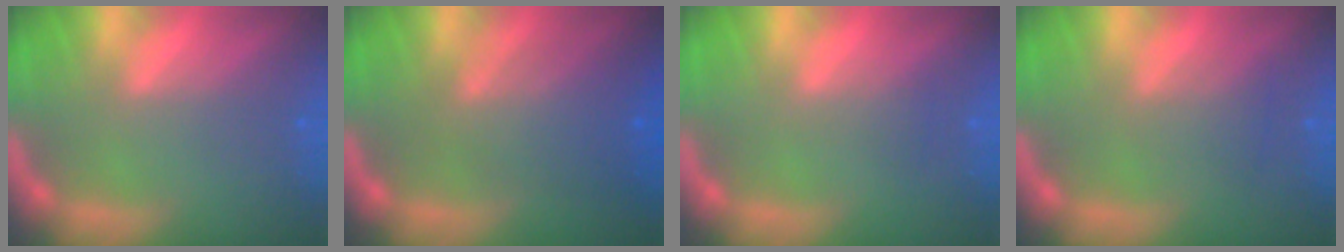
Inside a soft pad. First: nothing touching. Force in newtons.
{"total": 5.6}
{"total": 1.0}
{"total": 2.0}